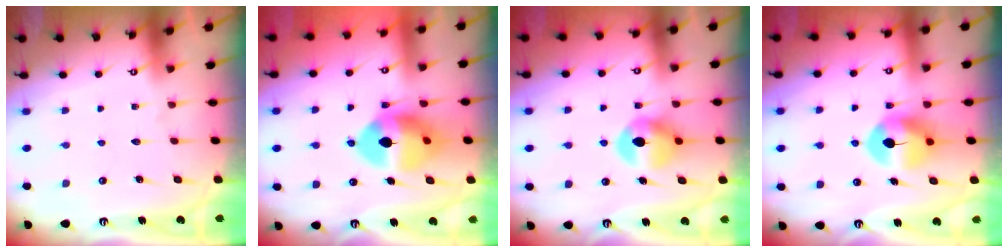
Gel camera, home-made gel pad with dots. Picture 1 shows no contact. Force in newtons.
{"total": 12.0, "press": 11.8, "slide": 1.9}
{"total": 10.2, "press": 10.2, "slide": 0.6}
{"total": 7.9, "press": 7.8, "slide": 1.1}